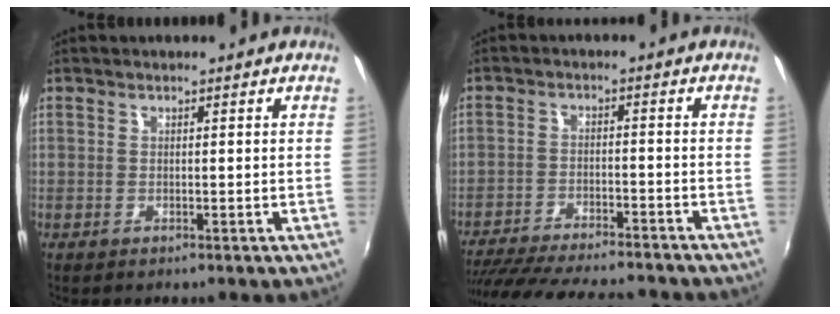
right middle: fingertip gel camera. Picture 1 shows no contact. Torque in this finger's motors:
{"motor_torque": [1.02, -1.11, 0.55, 0.07]}